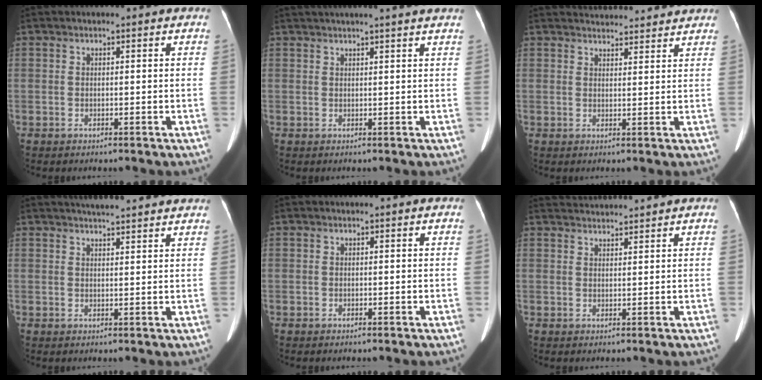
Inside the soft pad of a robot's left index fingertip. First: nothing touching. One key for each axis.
{"total": 8.5, "fx": 7.3, "fy": -0.9, "fz": 4.2, "tx": -0.057, "ty": 0.030, "tz": 0.084}
{"total": 8.6, "fx": 8.3, "fy": 1.4, "fz": 1.8, "tx": -0.021, "ty": 0.021, "tz": 0.098}
{"total": 8.5, "fx": 7.7, "fy": 0.7, "fz": 3.5, "tx": -0.050, "ty": 0.025, "tz": 0.090}
{"total": 0.0}
{"total": 4.0, "fx": 3.9, "fy": -0.8, "fz": 0.3, "tx": -0.006, "ty": 0.021, "tz": 0.067}